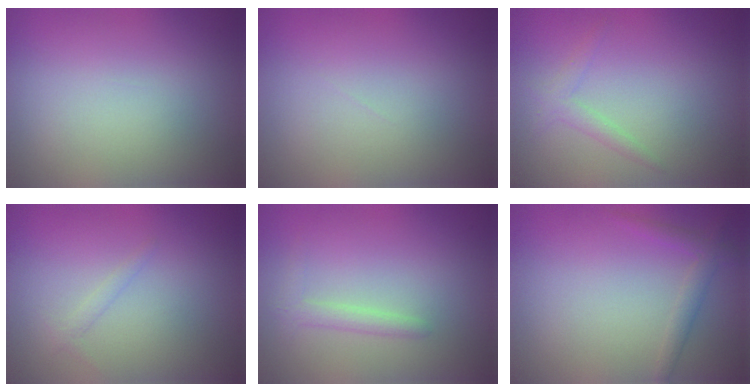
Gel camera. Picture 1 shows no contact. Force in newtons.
{"total": 0.0}
{"total": 1.4, "press": 1.4, "slide": 0.1}
{"total": 0.9, "press": 0.9, "slide": 0.0}
{"total": 1.6, "press": 1.6, "slide": 0.1}
{"total": 1.8, "press": 1.8, "slide": 0.0}